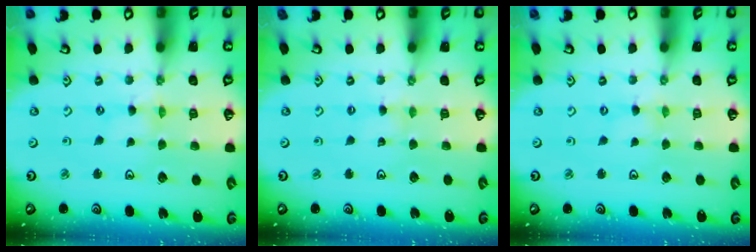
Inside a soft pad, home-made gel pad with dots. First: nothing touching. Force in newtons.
{"total": 2.0, "press": 2.0, "slide": 0.4}
{"total": 0.0}